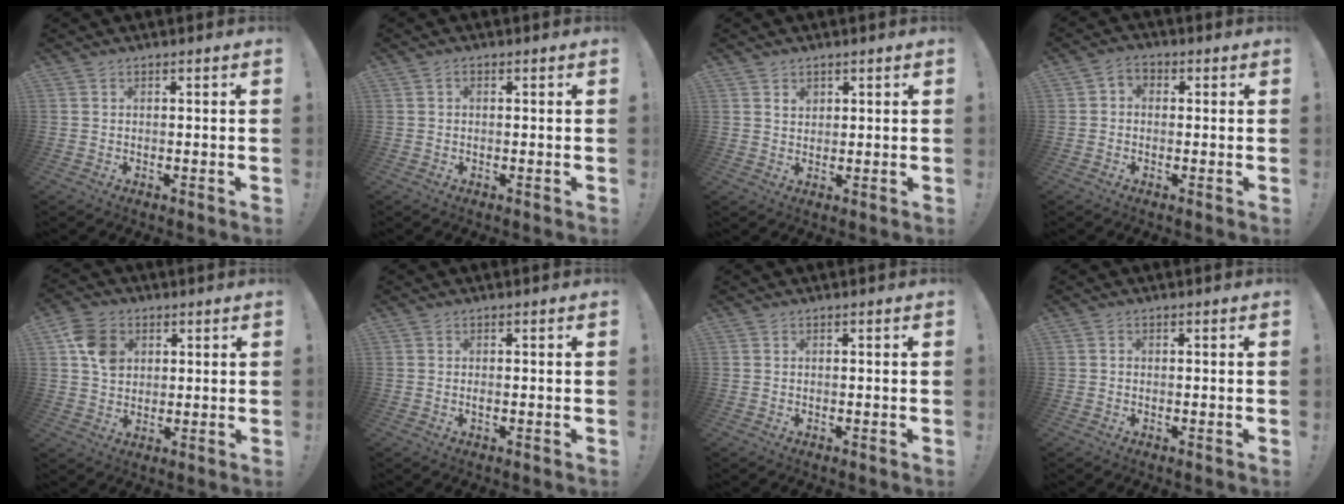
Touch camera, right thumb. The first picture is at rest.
{"total": 1.0, "force": [-0.3, 0.7, 0.6], "torque": [-0.013, 0.003, -0.005]}
{"total": 2.2, "force": [1.3, 1.7, 0.7], "torque": [0.007, -0.010, 0.021]}
{"total": 3.1, "force": [-0.8, 2.5, 1.6], "torque": [-0.029, 0.010, -0.013]}
{"total": 9.6, "force": [2.8, 7.7, 5.0], "torque": [-0.078, 0.001, 0.059]}
{"total": 0.7, "force": [-0.3, 0.1, 0.7], "torque": [-0.012, -0.002, -0.005]}
{"total": 0.0}
{"total": 0.6, "force": [-0.4, 0.5, 0.2], "torque": [-0.004, 0.003, -0.006]}